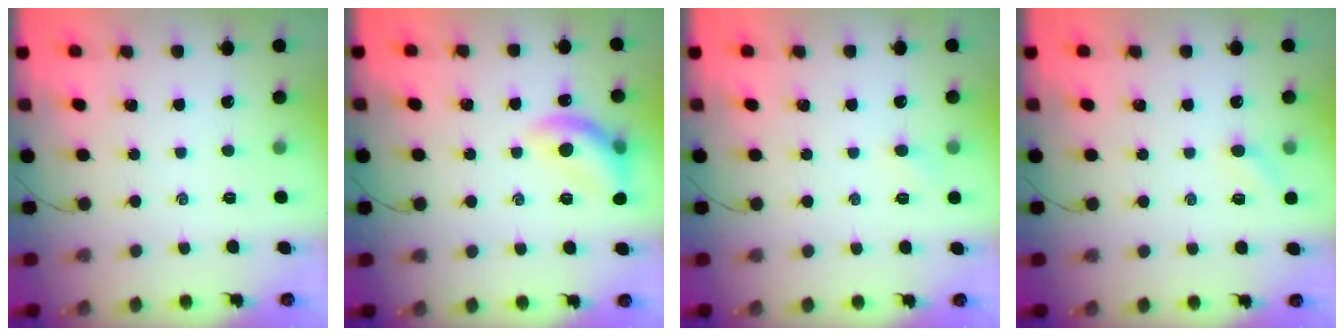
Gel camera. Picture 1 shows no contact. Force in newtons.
{"total": 13.8, "press": 13.7, "slide": 1.3}
{"total": 2.2, "press": 2.1, "slide": 0.6}
{"total": 5.2, "press": 5.0, "slide": 1.2}